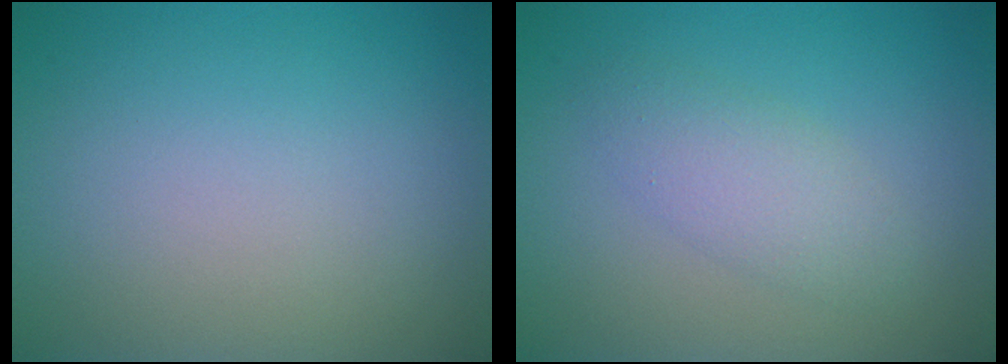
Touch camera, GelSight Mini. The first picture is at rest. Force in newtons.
{"total": 2.6, "press": 2.6, "slide": 0.1}